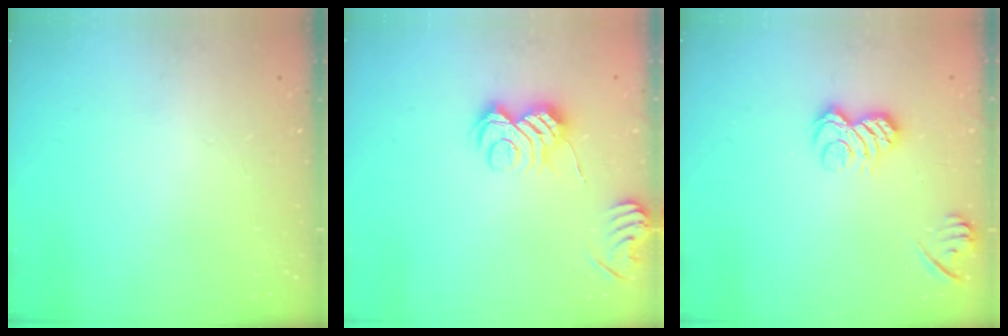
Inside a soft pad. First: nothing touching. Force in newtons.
{"total": 10.3, "press": 10.3, "slide": 0.7}
{"total": 8.7, "press": 8.7, "slide": 0.3}